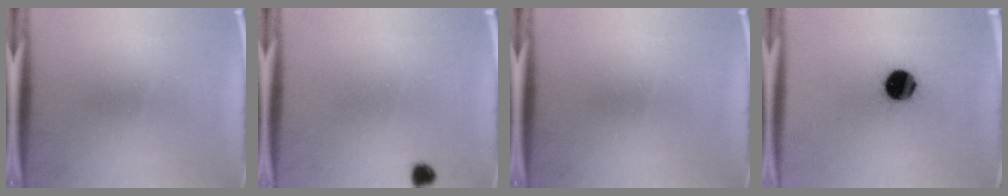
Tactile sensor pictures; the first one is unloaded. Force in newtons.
{"total": 1.8}
{"total": 0.0}
{"total": 11.5}